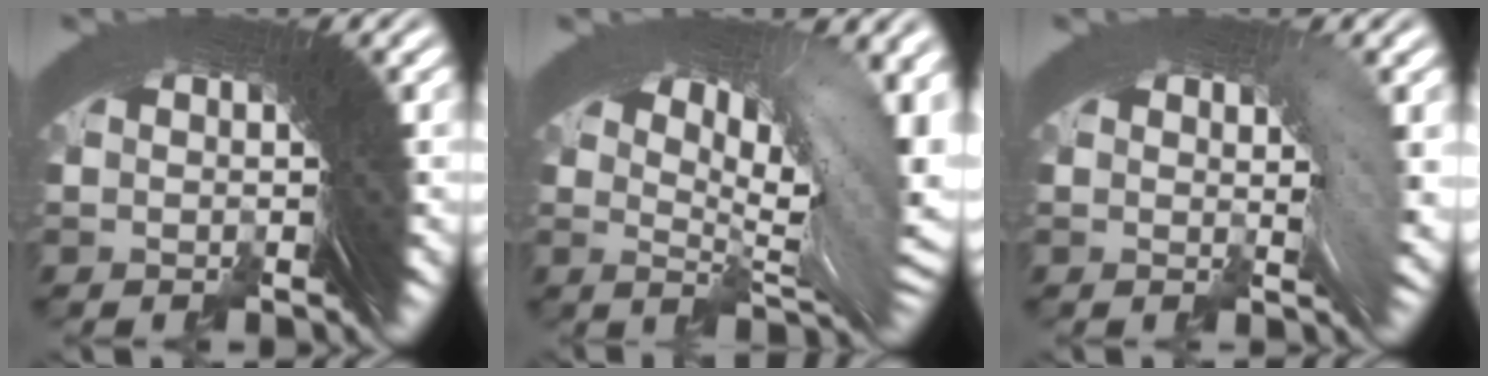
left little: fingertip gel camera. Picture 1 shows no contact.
{"total": 8.1, "force": [2.1, 2.1, 7.5], "torque": [-0.083, 0.002, 0.038]}
{"total": 2.5, "force": [0.3, 0.2, 2.5], "torque": [-0.025, -0.001, 0.007]}